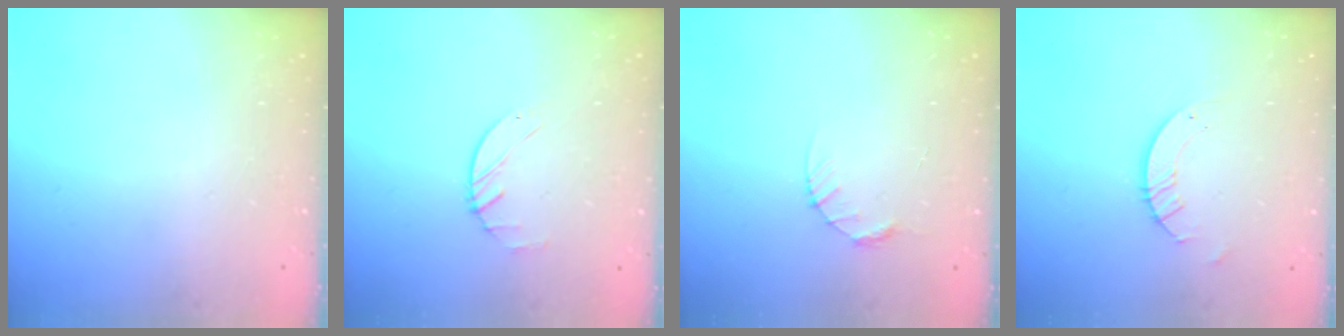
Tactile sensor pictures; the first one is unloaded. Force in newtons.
{"total": 1.2, "press": 1.2, "slide": 0.2}
{"total": 3.4, "press": 3.4, "slide": 0.4}
{"total": 4.0, "press": 4.0, "slide": 0.2}